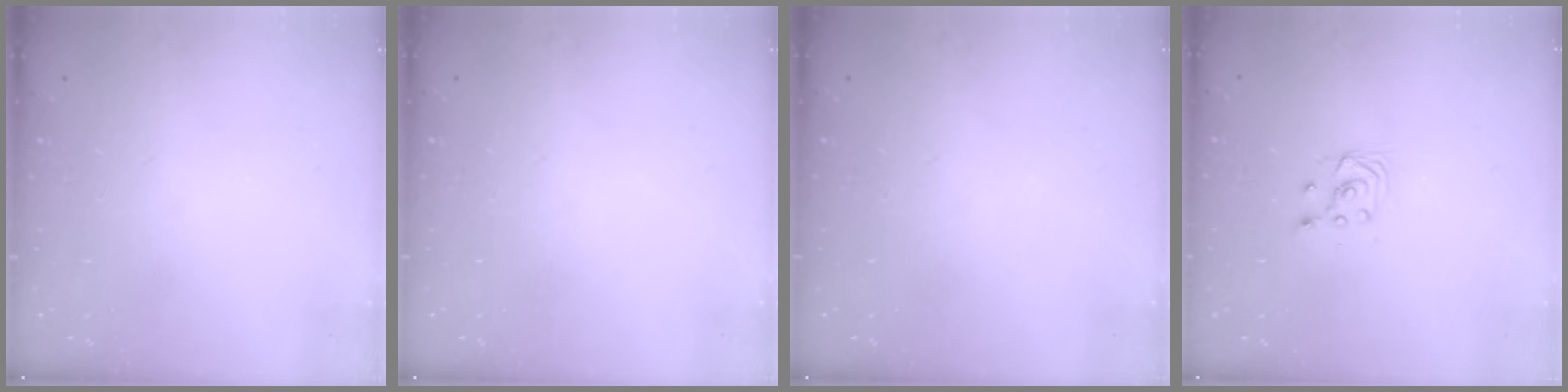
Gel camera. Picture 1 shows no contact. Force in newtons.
{"total": 0.0}
{"total": 0.0}
{"total": 2.9, "press": 2.6, "slide": 1.3}